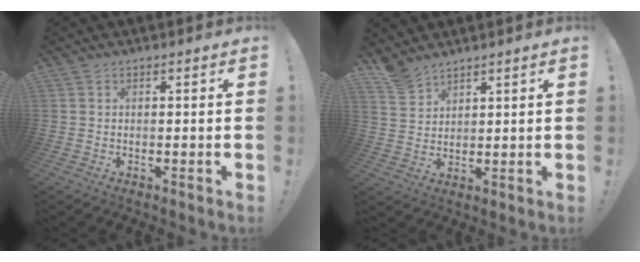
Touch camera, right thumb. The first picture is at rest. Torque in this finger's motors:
{"motor_torque": [-0.36, 0.42, 0.02, 0.54, 0.10]}